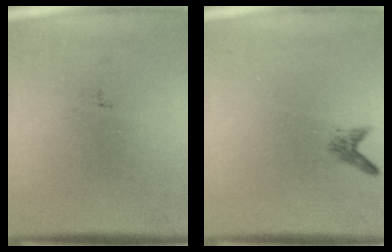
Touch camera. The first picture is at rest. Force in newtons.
{"total": 1.1}